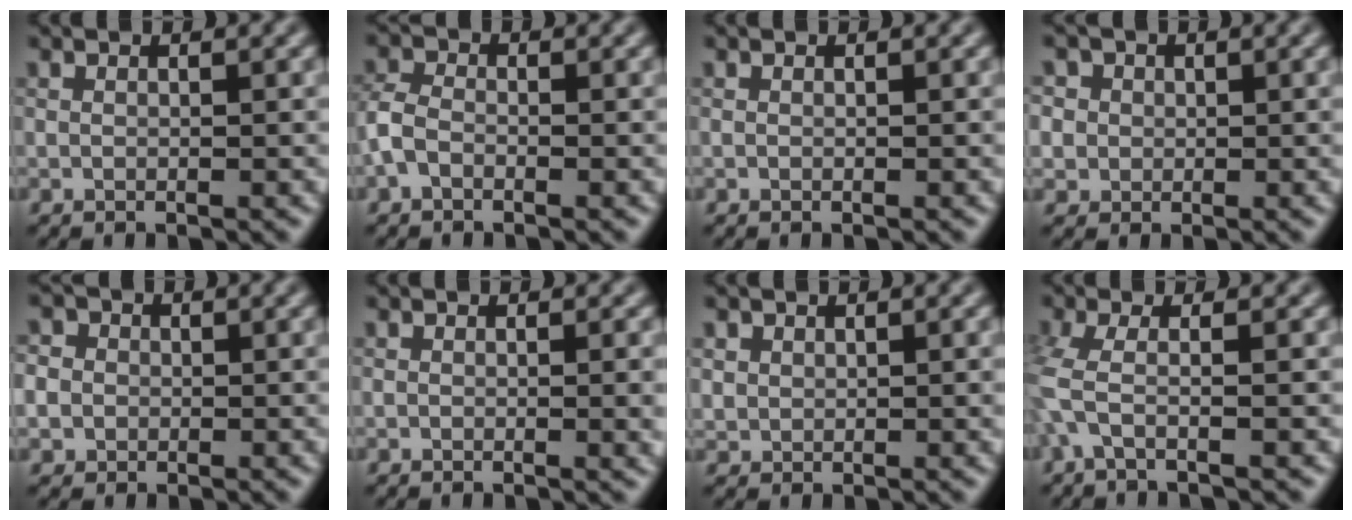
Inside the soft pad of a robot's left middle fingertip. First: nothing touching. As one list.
[{"total": 2.0, "force": [-1.5, 1.0, 0.9], "torque": [-0.037, 0.010, -0.026]}, {"total": 0.0}, {"total": 2.5, "force": [1.1, 2.2, 0.5], "torque": [-0.031, 0.010, 0.028]}, {"total": 3.2, "force": [0.7, 2.9, 1.1], "torque": [-0.029, 0.026, 0.002]}, {"total": 1.7, "force": [0.1, 0.6, 1.6], "torque": [-0.012, 0.004, 0.007]}, {"total": 0.5, "force": [0.4, 0.4, -0.1], "torque": [-0.013, 0.003, 0.026]}, {"total": 2.1, "force": [-1.2, -0.2, 1.8], "torque": [-0.052, -0.003, -0.018]}]